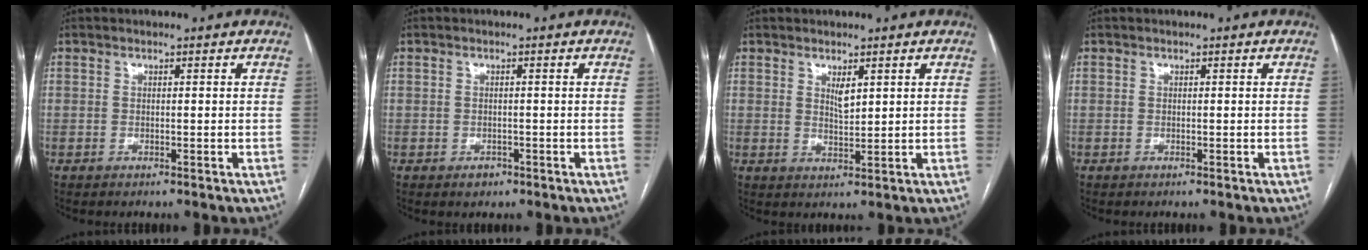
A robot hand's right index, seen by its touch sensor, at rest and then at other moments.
{"total": 1.5, "force": [-0.9, 1.2, 0.5], "torque": [-0.006, 0.003, -0.009]}
{"total": 2.4, "force": [1.2, 0.7, 1.9], "torque": [-0.036, -0.005, 0.026]}
{"total": 0.0}